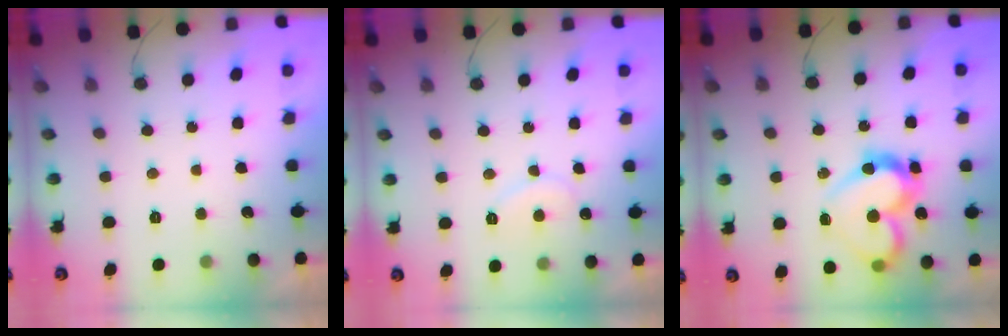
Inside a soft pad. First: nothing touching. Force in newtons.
{"total": 7.6, "press": 7.6, "slide": 0.6}
{"total": 16.2, "press": 16.0, "slide": 2.1}